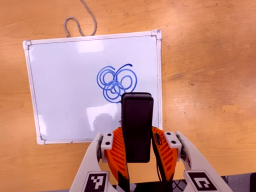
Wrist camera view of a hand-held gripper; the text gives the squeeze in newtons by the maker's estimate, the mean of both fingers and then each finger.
{"total": 4.9, "left": 3.2, "right": 6.6}